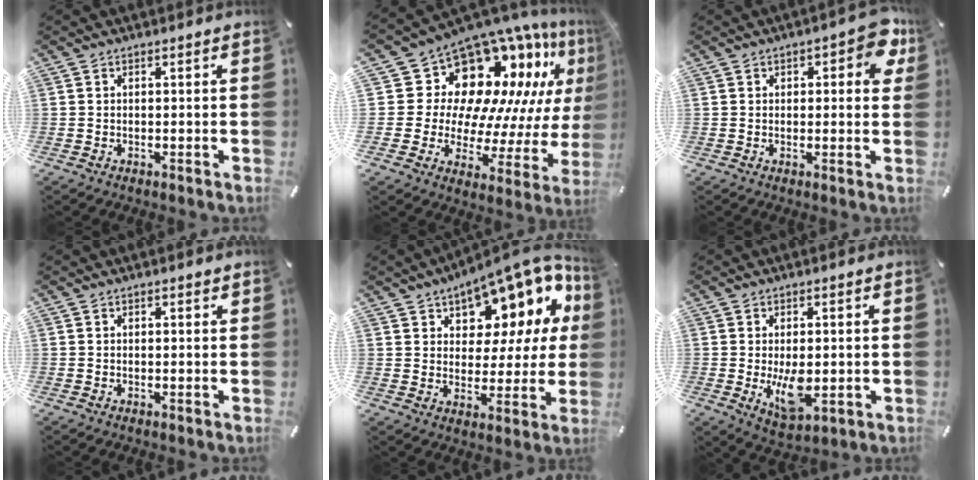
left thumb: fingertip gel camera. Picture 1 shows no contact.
{"total": 18.0, "force": [11.7, 10.8, 8.3], "torque": [-0.135, -0.127, 0.213]}
{"total": 6.1, "force": [2.4, 3.3, 4.5], "torque": [-0.044, -0.007, 0.033]}
{"total": 0.6, "force": [0.3, 0.3, 0.4], "torque": [-0.007, 0.002, 0.005]}
{"total": 12.5, "force": [9.9, 6.3, 4.5], "torque": [-0.070, -0.089, 0.170]}
{"total": 8.5, "force": [-0.6, 4.5, 7.2], "torque": [-0.129, -0.015, -0.011]}